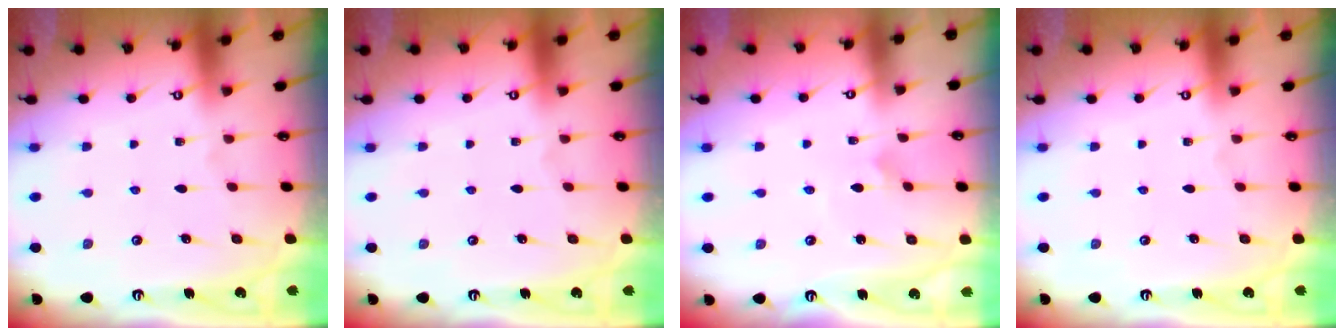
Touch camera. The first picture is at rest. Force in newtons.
{"total": 0.0}
{"total": 2.4, "press": 2.4, "slide": 0.2}
{"total": 0.0}